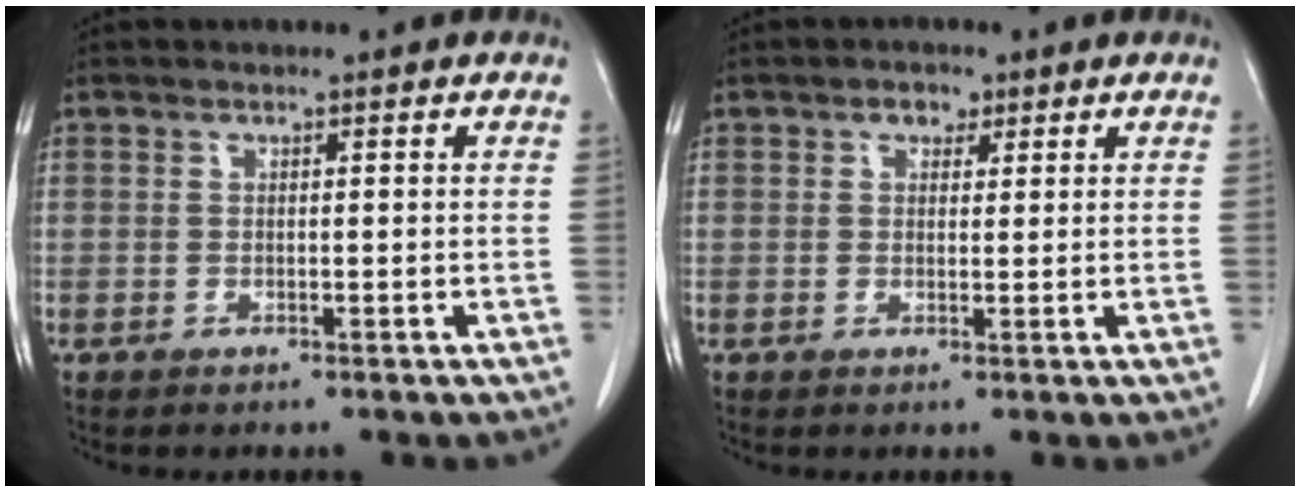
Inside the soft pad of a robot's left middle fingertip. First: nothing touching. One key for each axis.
{"total": 1.9, "fx": 1.1, "fy": 1.3, "fz": 0.9, "tx": -0.014, "ty": 0.003, "tz": 0.016}